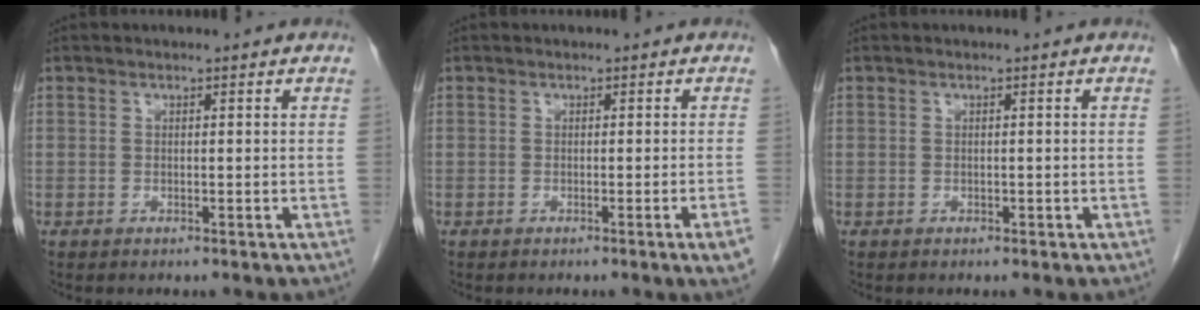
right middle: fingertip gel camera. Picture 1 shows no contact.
{"total": 2.8, "force": [-1.5, -0.6, 2.3], "torque": [-0.024, -0.009, -0.022]}
{"total": 0.5, "force": [-0.2, 0.4, 0.3], "torque": [-0.003, 0.002, -0.003]}